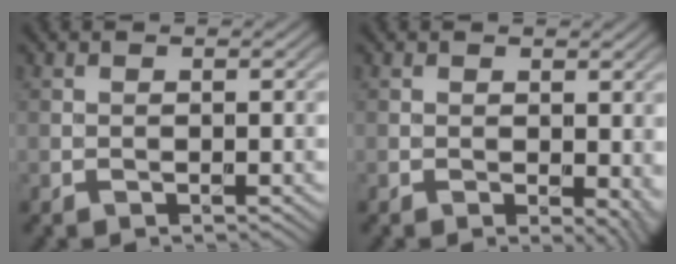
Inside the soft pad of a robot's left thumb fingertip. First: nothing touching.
{"total": 3.2, "force": [-0.1, 1.7, 2.7], "torque": [-0.026, -0.008, 0.000]}